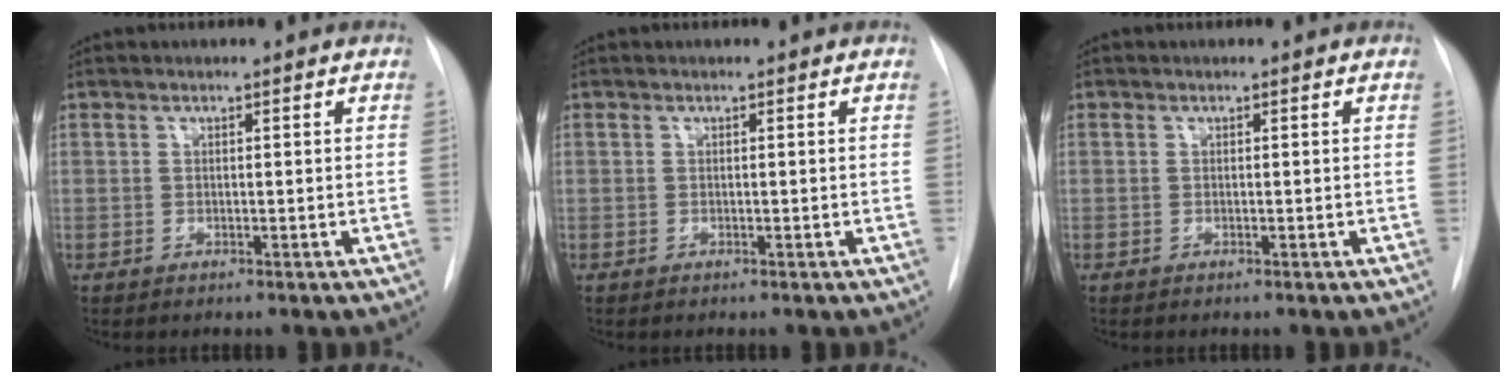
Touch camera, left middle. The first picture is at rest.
{"total": 0.0}
{"total": 0.0}